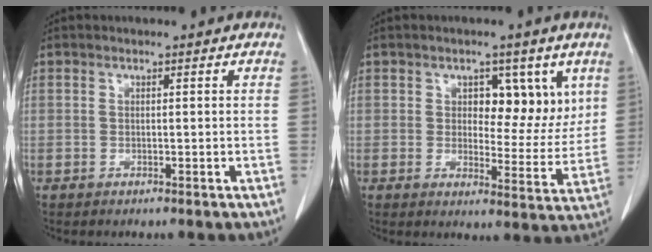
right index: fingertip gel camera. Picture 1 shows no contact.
{"total": 7.8, "force": [3.2, 4.4, 5.6], "torque": [-0.059, 0.006, 0.048]}